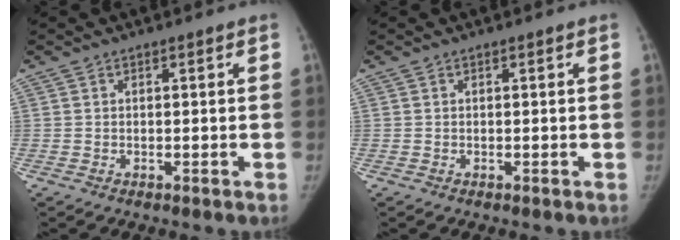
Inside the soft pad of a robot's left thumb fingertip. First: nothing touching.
{"total": 0.0}